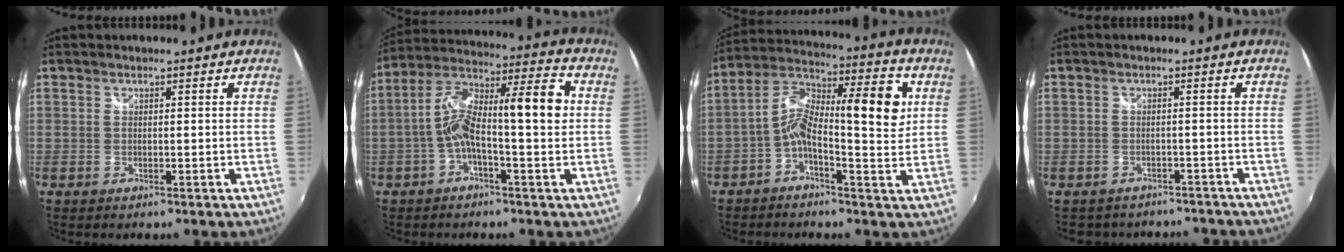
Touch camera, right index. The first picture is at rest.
{"total": 13.4, "force": [-0.5, 3.1, 13.0], "torque": [-0.233, 0.026, -0.017]}
{"total": 13.4, "force": [0.9, 4.4, 12.6], "torque": [-0.215, 0.030, -0.001]}
{"total": 7.8, "force": [-6.6, 4.0, 1.7], "torque": [-0.037, 0.004, -0.084]}